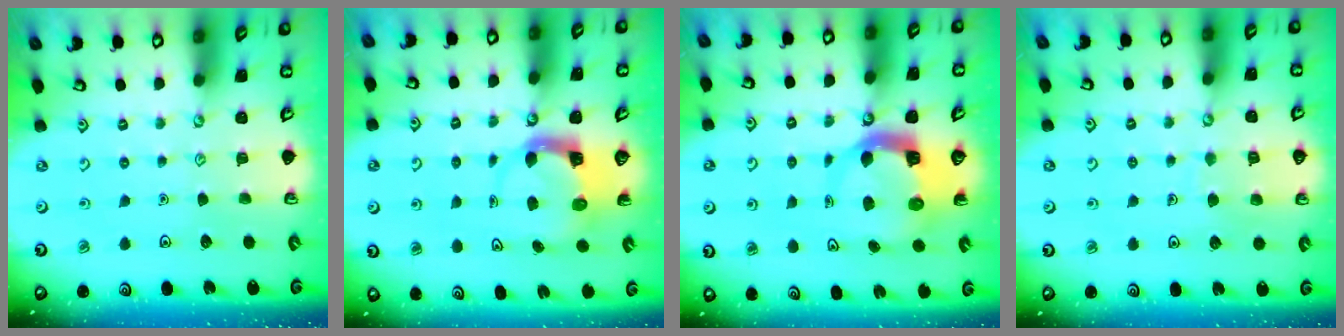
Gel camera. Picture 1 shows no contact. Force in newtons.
{"total": 3.7, "press": 3.6, "slide": 0.5}
{"total": 6.2, "press": 6.1, "slide": 0.8}
{"total": 6.1, "press": 6.1, "slide": 0.5}